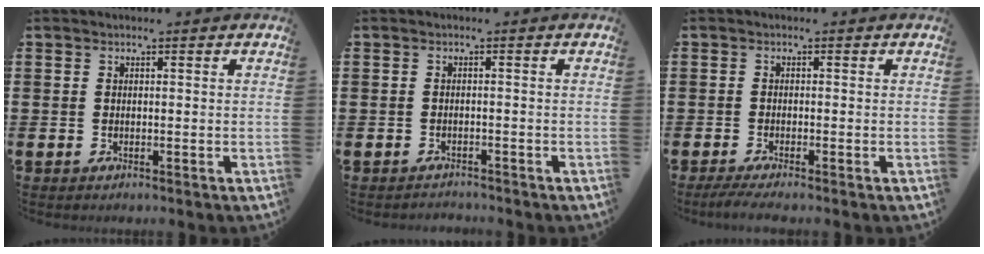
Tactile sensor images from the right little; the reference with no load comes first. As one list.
[{"total": 1.0, "force": [-1.0, 0.0, -0.1], "torque": [0.000, 0.003, -0.022]}, {"total": 1.4, "force": [-1.0, 0.0, 1.0], "torque": [-0.015, 0.000, -0.018]}]